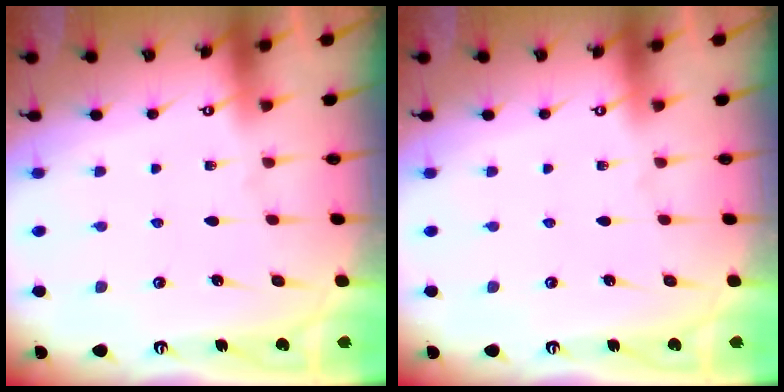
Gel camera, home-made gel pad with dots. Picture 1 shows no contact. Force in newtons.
{"total": 0.0}